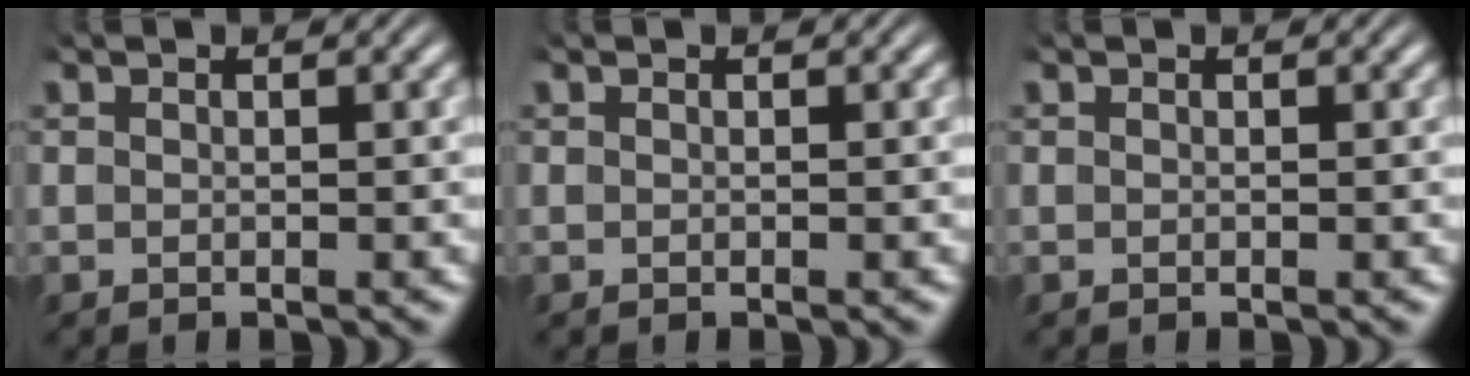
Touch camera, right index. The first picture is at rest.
{"total": 0.0}
{"total": 0.0}